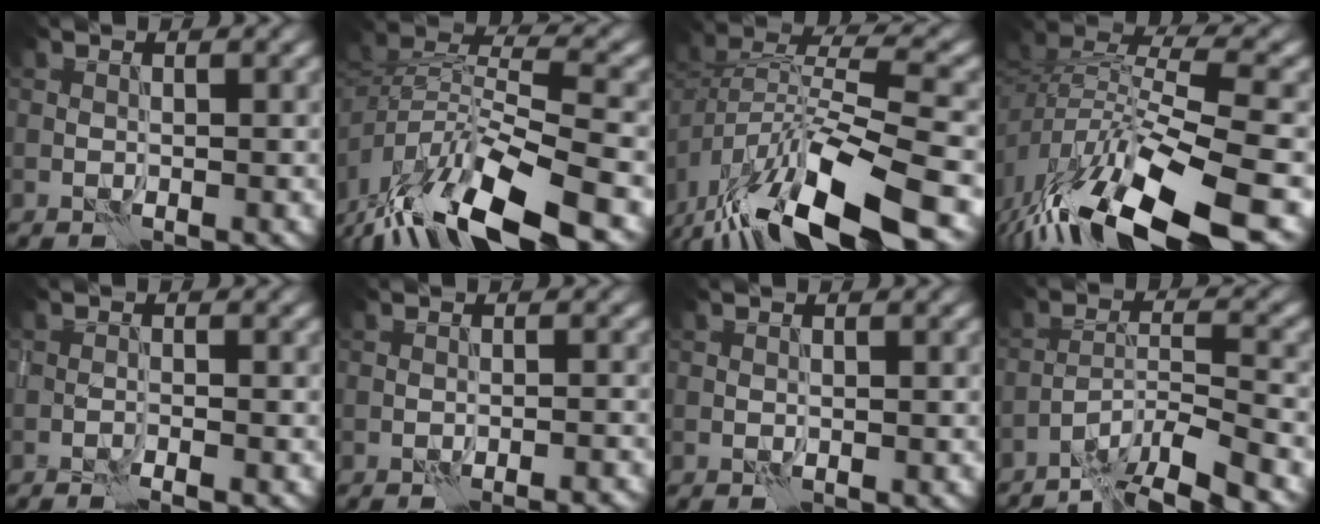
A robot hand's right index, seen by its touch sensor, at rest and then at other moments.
{"total": 12.1, "force": [-8.3, 4.3, 7.7], "torque": [-0.144, -0.002, -0.151]}
{"total": 13.9, "force": [-8.7, 5.5, 9.4], "torque": [-0.182, -0.004, -0.143]}
{"total": 14.4, "force": [-8.9, 5.5, 10.0], "torque": [-0.200, 0.001, -0.144]}
{"total": 1.4, "force": [-1.0, 0.0, 0.9], "torque": [-0.012, 0.002, -0.023]}
{"total": 2.4, "force": [-2.0, 0.3, 1.4], "torque": [-0.015, 0.017, -0.032]}
{"total": 0.0}
{"total": 7.5, "force": [-6.2, 0.9, 4.1], "torque": [-0.058, 0.010, -0.106]}